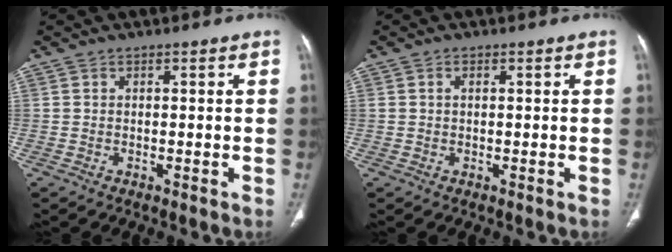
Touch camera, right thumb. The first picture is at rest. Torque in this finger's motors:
{"motor_torque": [-0.21, -0.33, 0.16, 0.42, -0.02]}